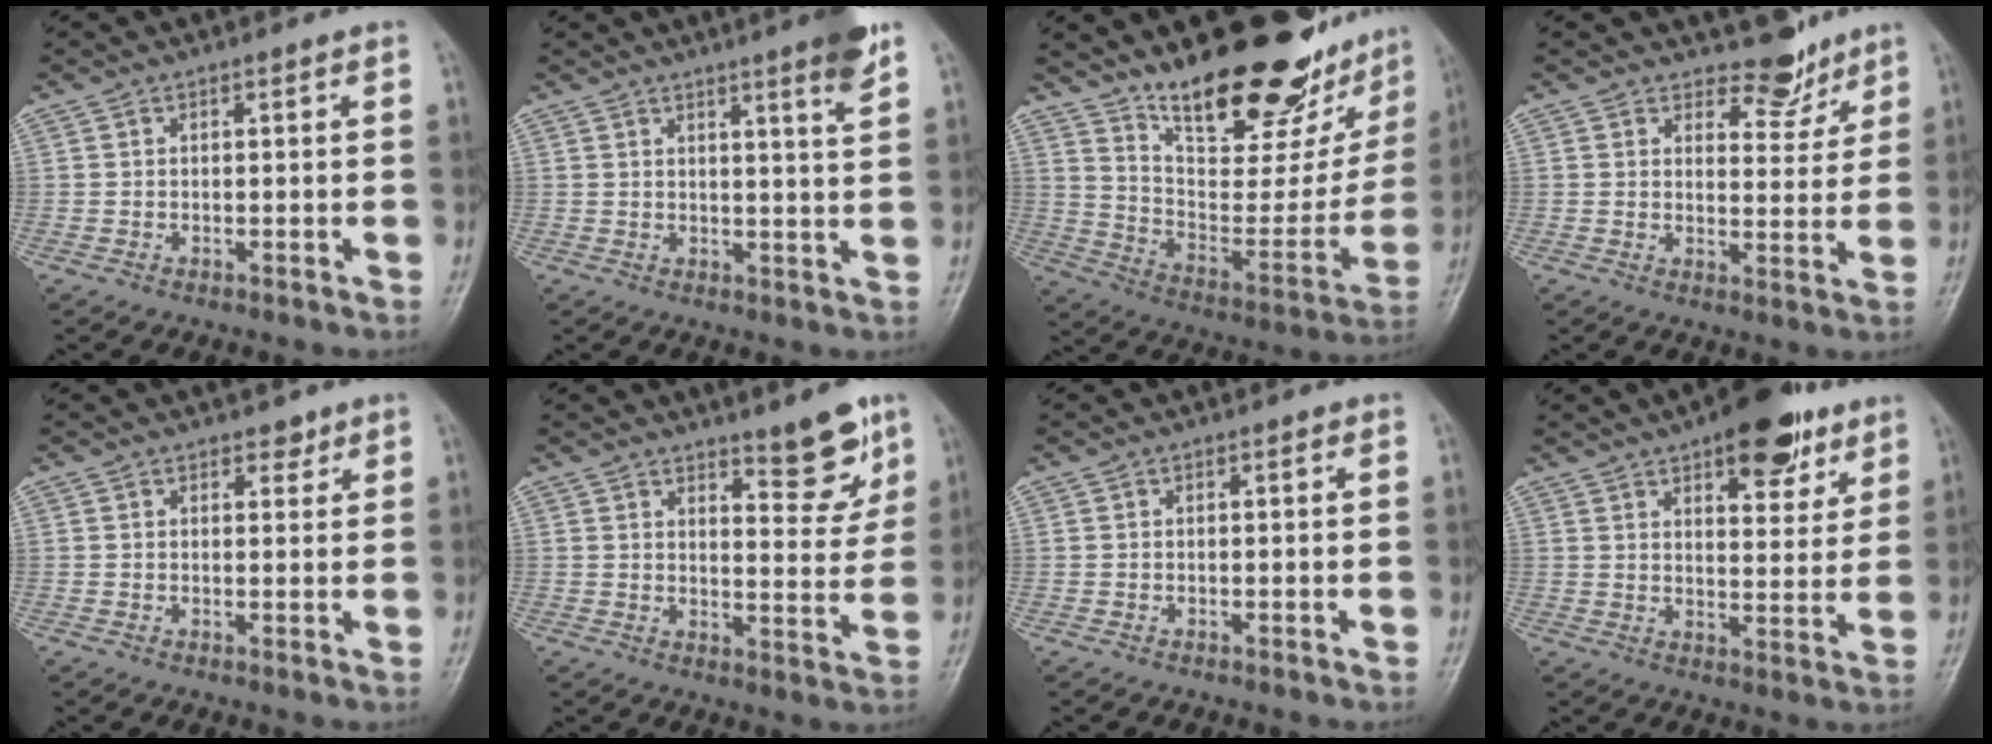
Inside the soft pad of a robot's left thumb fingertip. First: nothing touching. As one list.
[{"total": 5.7, "force": [3.8, -0.2, 4.3], "torque": [-0.050, -0.025, 0.052]}, {"total": 26.6, "force": [19.6, 9.4, 15.3], "torque": [-0.188, -0.109, 0.300]}, {"total": 5.3, "force": [4.6, 2.5, 0.7], "torque": [0.019, -0.042, 0.069]}, {"total": 1.7, "force": [1.3, 1.0, 0.3], "torque": [0.013, -0.008, 0.015]}, {"total": 7.9, "force": [5.9, 2.2, 4.9], "torque": [-0.039, -0.048, 0.085]}, {"total": 0.0}, {"total": 13.3, "force": [8.2, 5.7, 8.7], "torque": [-0.075, -0.036, 0.114]}]